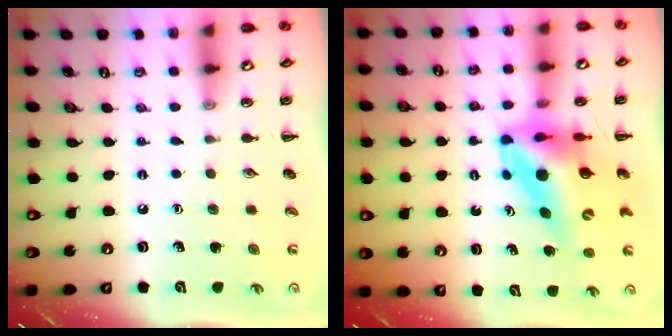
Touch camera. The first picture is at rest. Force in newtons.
{"total": 12.3, "press": 11.8, "slide": 3.6}